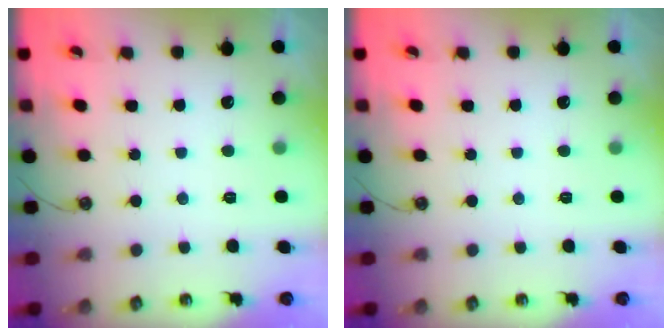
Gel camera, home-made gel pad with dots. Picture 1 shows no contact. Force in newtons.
{"total": 0.0}